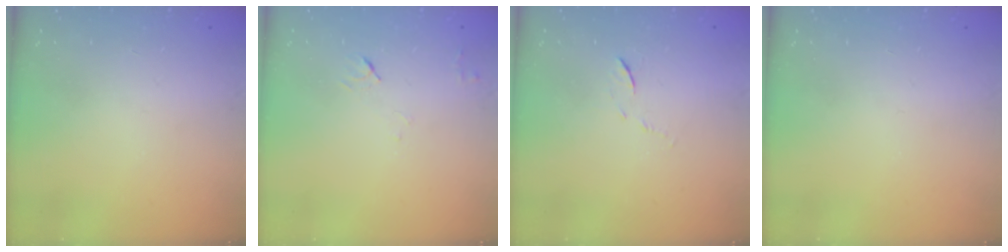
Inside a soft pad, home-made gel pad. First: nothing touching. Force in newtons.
{"total": 4.6, "press": 4.5, "slide": 0.6}
{"total": 5.3, "press": 5.2, "slide": 0.4}
{"total": 0.0}